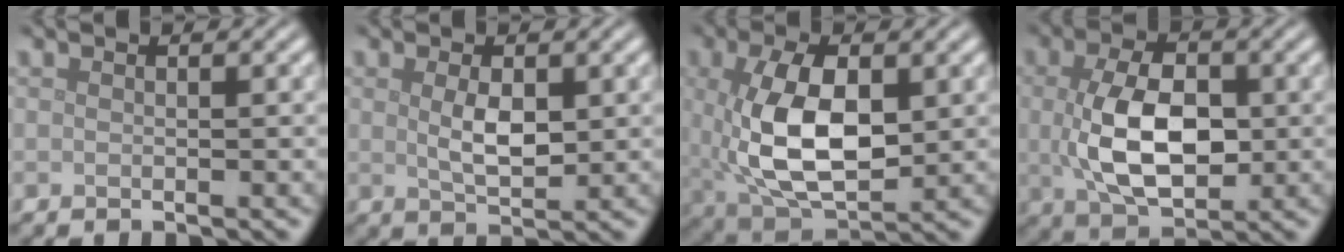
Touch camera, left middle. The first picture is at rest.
{"total": 2.9, "force": [0.5, 1.4, 2.5], "torque": [-0.054, -0.005, 0.014]}
{"total": 9.2, "force": [0.5, 4.9, 7.7], "torque": [-0.166, -0.011, 0.018]}
{"total": 7.8, "force": [0.0, 4.5, 6.3], "torque": [-0.134, -0.004, 0.003]}